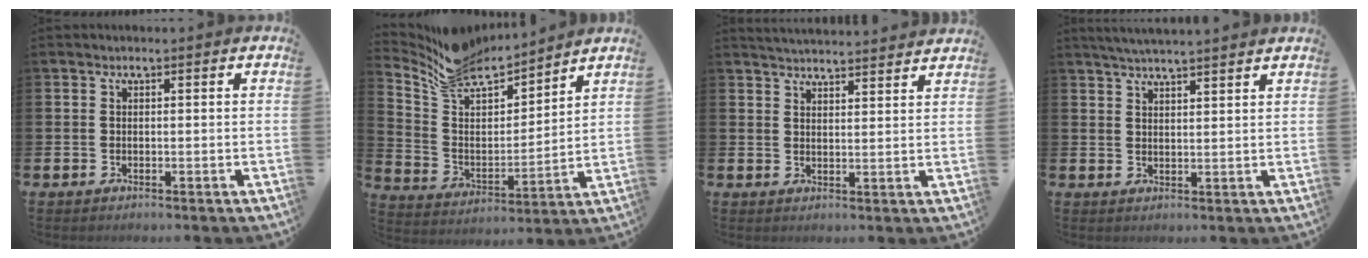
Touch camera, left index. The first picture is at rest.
{"total": 9.1, "force": [8.5, 2.6, 1.5], "torque": [-0.081, -0.067, 0.159]}
{"total": 4.1, "force": [4.1, -0.2, 0.0], "torque": [-0.009, -0.026, 0.073]}
{"total": 3.8, "force": [3.8, -0.4, 0.5], "torque": [-0.019, -0.013, 0.069]}